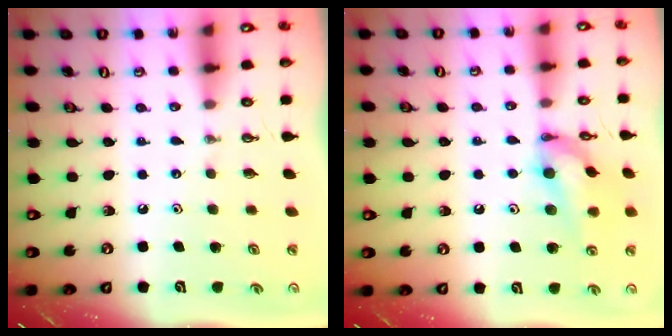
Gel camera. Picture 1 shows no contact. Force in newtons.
{"total": 12.8, "press": 12.8, "slide": 0.6}